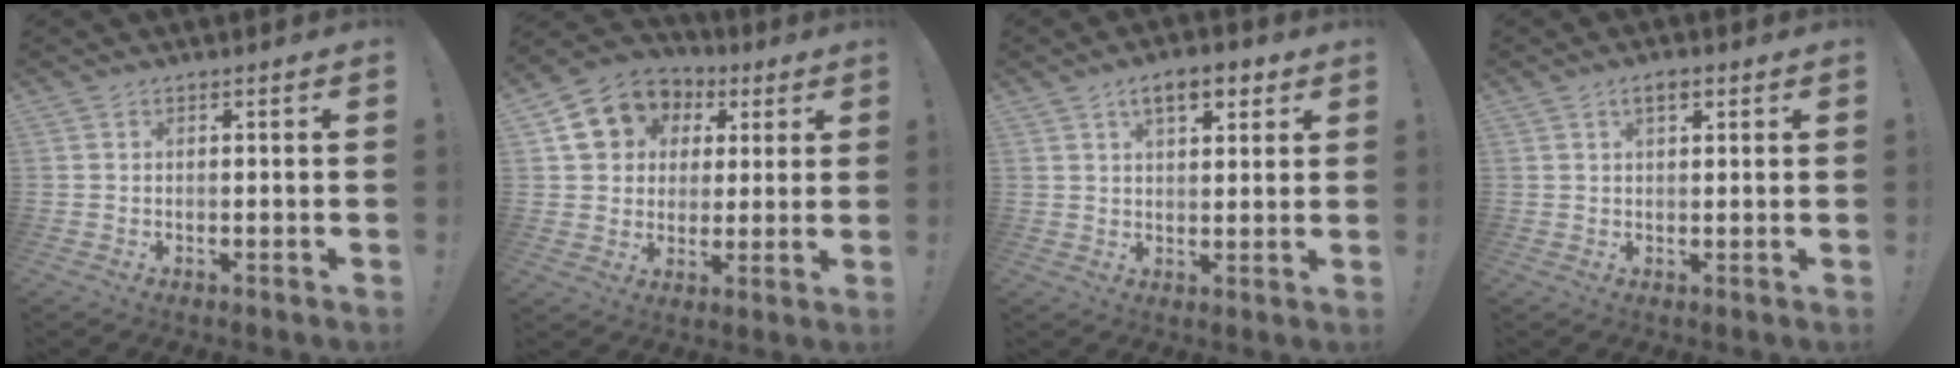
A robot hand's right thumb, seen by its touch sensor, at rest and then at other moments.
{"total": 12.2, "force": [4.6, 10.3, 4.5], "torque": [-0.062, -0.020, 0.096]}
{"total": 8.0, "force": [4.4, 3.5, 5.7], "torque": [-0.080, -0.009, 0.074]}
{"total": 3.4, "force": [1.7, 1.4, 2.6], "torque": [-0.041, 0.000, 0.028]}